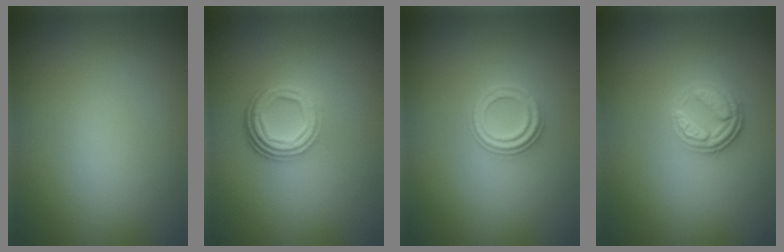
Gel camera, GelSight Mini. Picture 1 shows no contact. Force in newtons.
{"total": 4.5, "press": 3.3, "slide": 3.1}
{"total": 2.3, "press": 2.3, "slide": 0.2}
{"total": 3.7, "press": 2.8, "slide": 2.4}